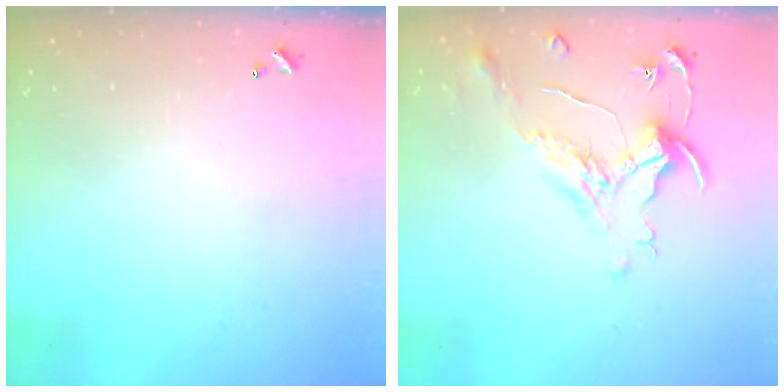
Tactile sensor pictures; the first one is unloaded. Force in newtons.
{"total": 1.6, "press": 1.4, "slide": 0.7}